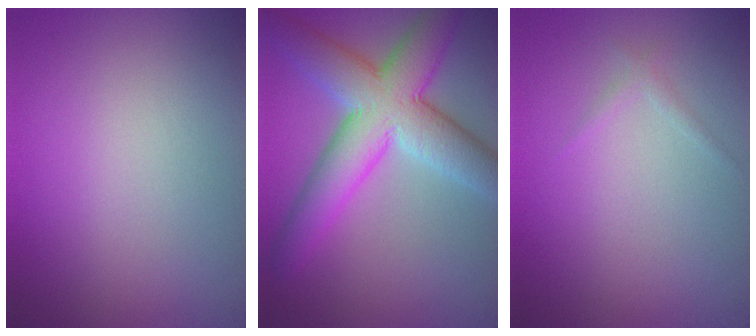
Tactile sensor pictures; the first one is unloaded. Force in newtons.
{"total": 8.8, "press": 8.8, "slide": 0.4}
{"total": 0.7, "press": 0.7, "slide": 0.0}